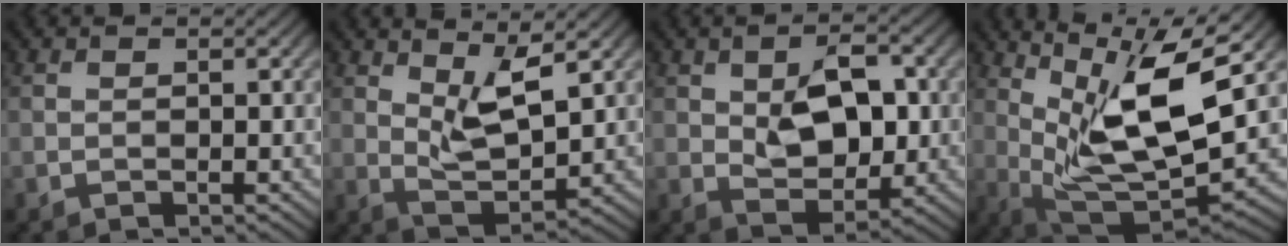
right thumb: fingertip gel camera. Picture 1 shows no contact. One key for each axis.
{"total": 6.8, "fx": 3.6, "fy": 2.2, "fz": 5.3, "tx": -0.104, "ty": -0.009, "tz": 0.072}
{"total": 8.2, "fx": 0.9, "fy": 4.8, "fz": 6.6, "tx": -0.112, "ty": 0.002, "tz": 0.012}
{"total": 13.5, "fx": 5.0, "fy": 4.0, "fz": 11.9, "tx": -0.230, "ty": -0.008, "tz": 0.099}